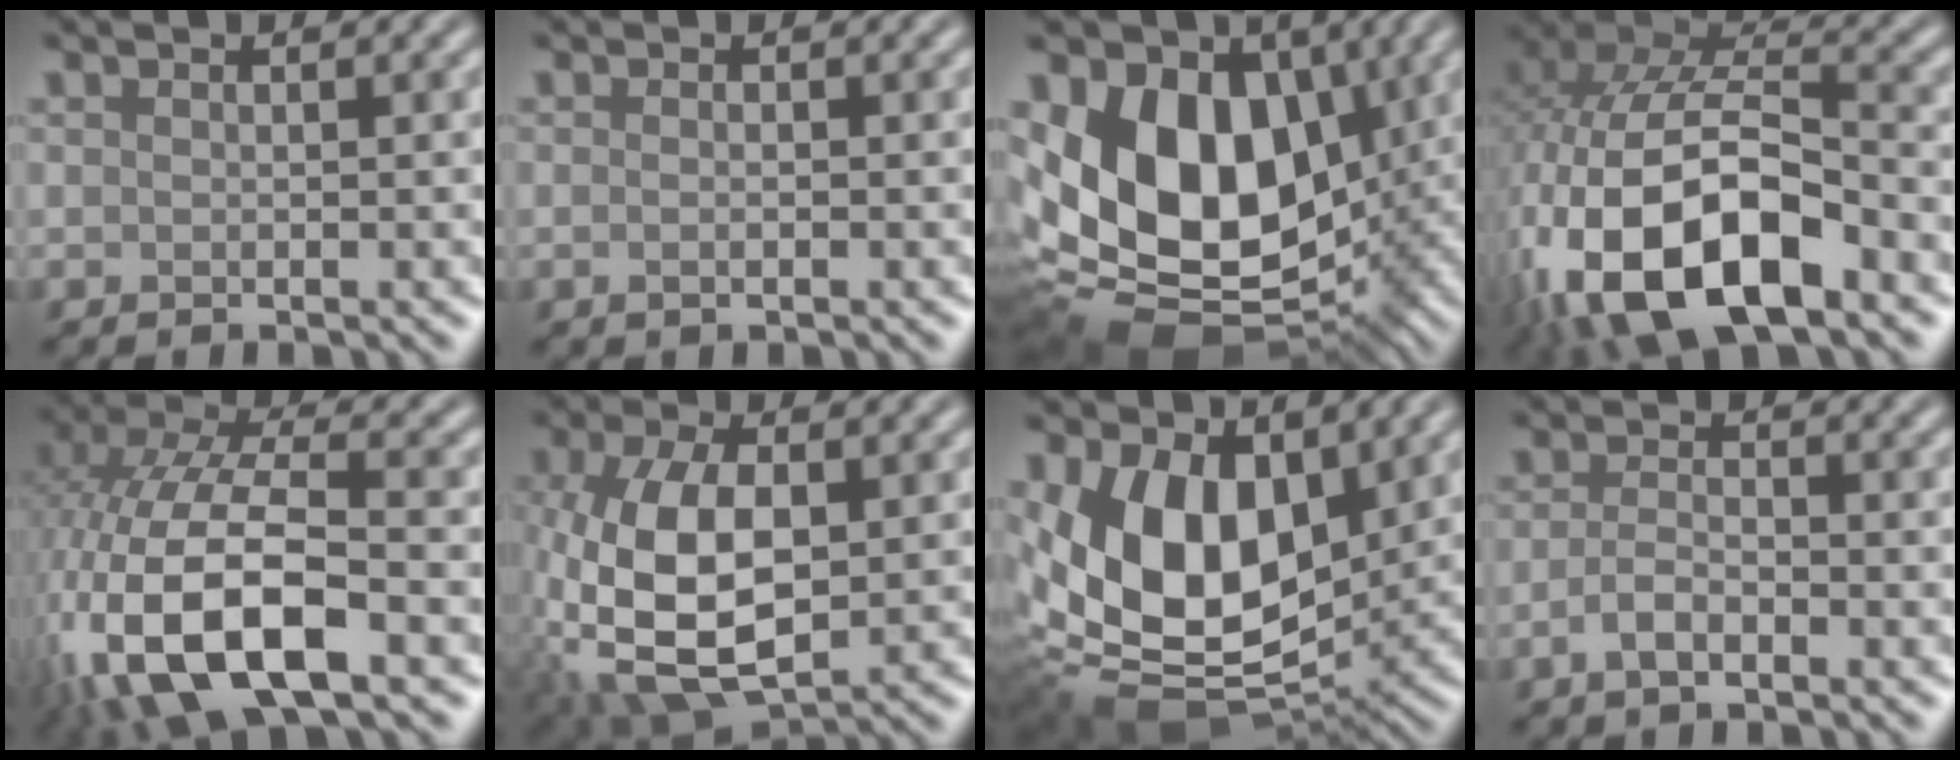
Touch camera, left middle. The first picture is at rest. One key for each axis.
{"total": 0.9, "fx": -0.1, "fy": 0.4, "fz": 0.9, "tx": -0.008, "ty": -0.006, "tz": -0.005}
{"total": 15.8, "fx": 1.8, "fy": 10.5, "fz": 11.7, "tx": -0.206, "ty": -0.013, "tz": 0.031}
{"total": 15.8, "fx": -6.3, "fy": 7.9, "fz": 12.1, "tx": -0.243, "ty": -0.011, "tz": -0.118}
{"total": 13.7, "fx": -5.4, "fy": 6.0, "fz": 11.0, "tx": -0.237, "ty": -0.003, "tz": -0.104}
{"total": 10.8, "fx": -1.4, "fy": 6.0, "fz": 8.9, "tx": -0.211, "ty": -0.013, "tz": -0.023}
{"total": 11.5, "fx": 1.8, "fy": 7.4, "fz": 8.7, "tx": -0.167, "ty": -0.027, "tz": 0.032}
{"total": 2.2, "fx": -1.1, "fy": 0.8, "fz": 1.7, "tx": -0.036, "ty": 0.002, "tz": -0.025}